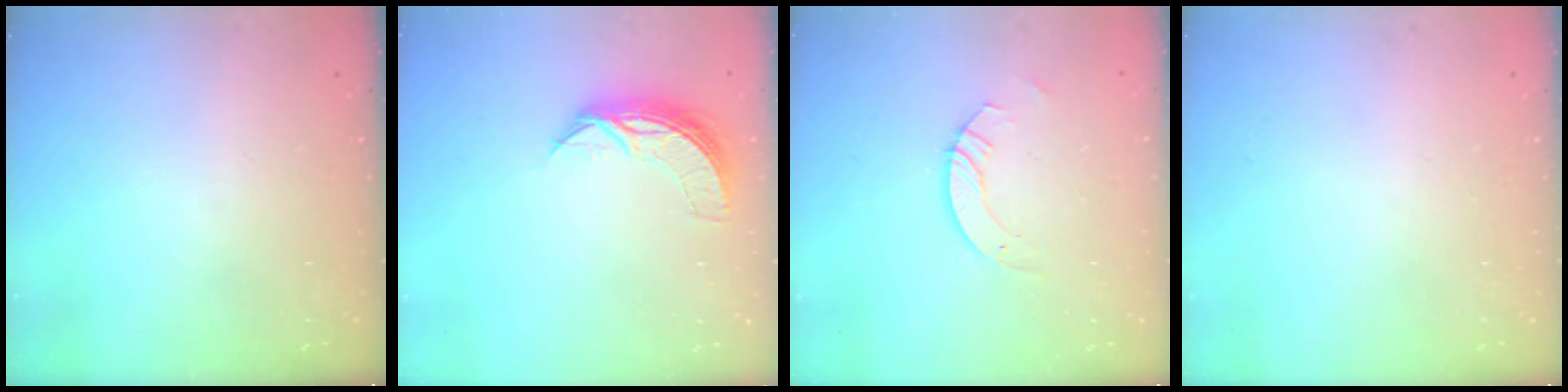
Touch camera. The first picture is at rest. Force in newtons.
{"total": 7.7, "press": 7.7, "slide": 0.0}
{"total": 4.8, "press": 4.8, "slide": 0.4}
{"total": 0.0}